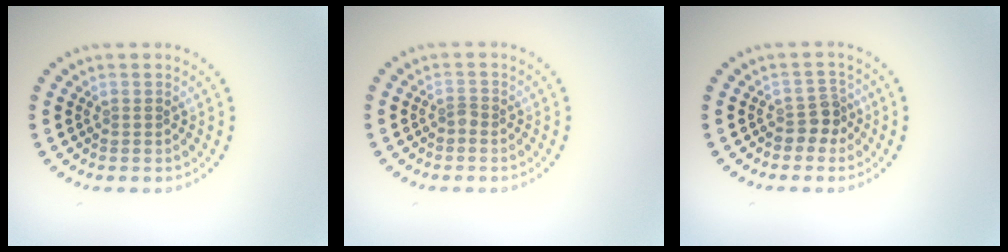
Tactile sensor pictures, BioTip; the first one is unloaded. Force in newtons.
{"total": 0.8, "press": 0.5, "slide": 0.6}
{"total": 1.9, "press": 1.6, "slide": 1.1}